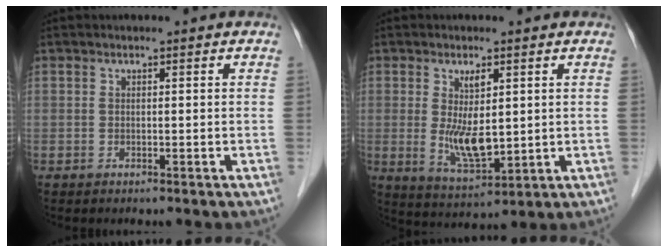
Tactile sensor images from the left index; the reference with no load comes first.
{"total": 7.0, "force": [0.7, 2.5, 6.5], "torque": [-0.131, -0.009, 0.026]}